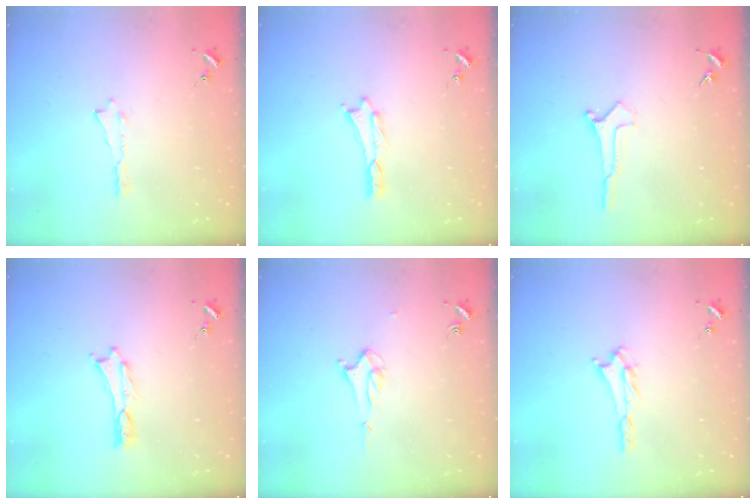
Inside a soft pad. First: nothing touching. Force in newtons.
{"total": 0.0}
{"total": 0.0}
{"total": 0.0}
{"total": 2.1, "press": 2.1, "slide": 0.3}
{"total": 1.9, "press": 1.8, "slide": 0.3}